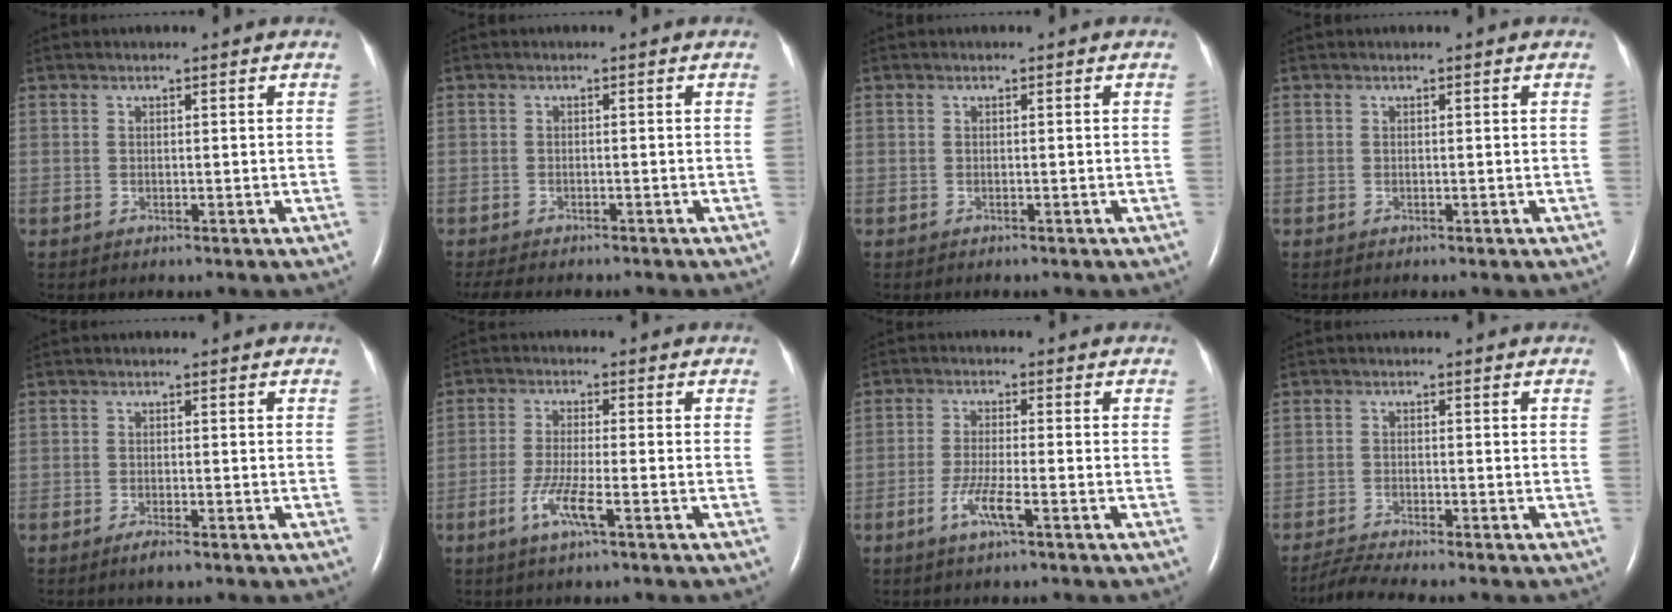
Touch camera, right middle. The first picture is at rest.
{"total": 7.1, "force": [-6.0, 2.0, 3.1], "torque": [-0.047, -0.008, -0.082]}
{"total": 0.0}
{"total": 0.0}
{"total": 1.7, "force": [-1.2, 0.2, 1.1], "torque": [-0.030, -0.004, -0.022]}
{"total": 5.0, "force": [-2.4, 0.1, 4.4], "torque": [-0.095, -0.009, -0.047]}
{"total": 4.4, "force": [-2.2, 0.1, 3.8], "torque": [-0.083, -0.007, -0.044]}
{"total": 4.1, "force": [-3.7, -1.0, 1.2], "torque": [-0.032, -0.021, -0.070]}